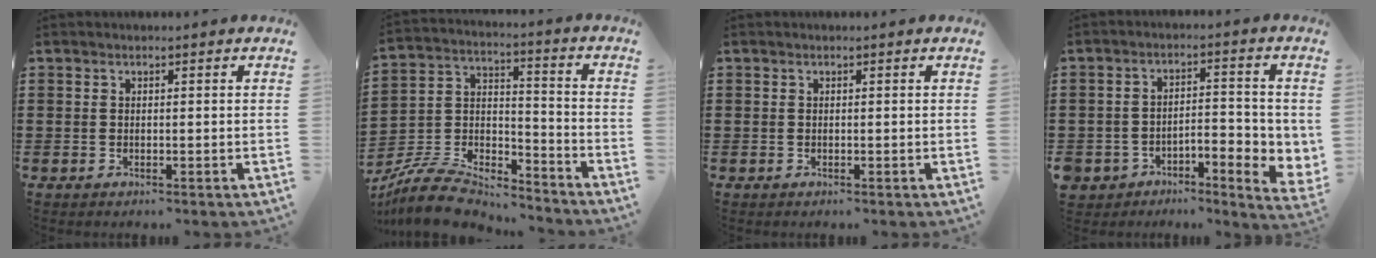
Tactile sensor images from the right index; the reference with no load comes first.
{"total": 9.1, "force": [-8.5, 2.3, 2.4], "torque": [-0.059, 0.011, -0.168]}
{"total": 0.0}
{"total": 4.5, "force": [-3.0, 2.3, 2.4], "torque": [-0.050, 0.003, -0.062]}